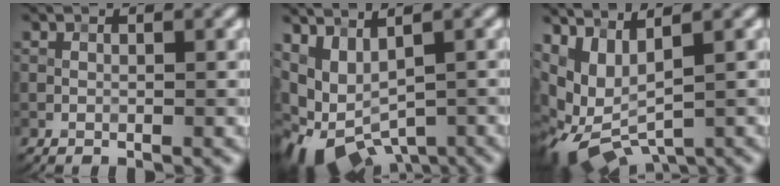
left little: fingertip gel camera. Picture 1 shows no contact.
{"total": 8.0, "force": [-2.3, 4.5, 6.2], "torque": [-0.116, -0.024, -0.023]}
{"total": 7.9, "force": [-0.6, 4.3, 6.6], "torque": [-0.148, -0.017, 0.002]}